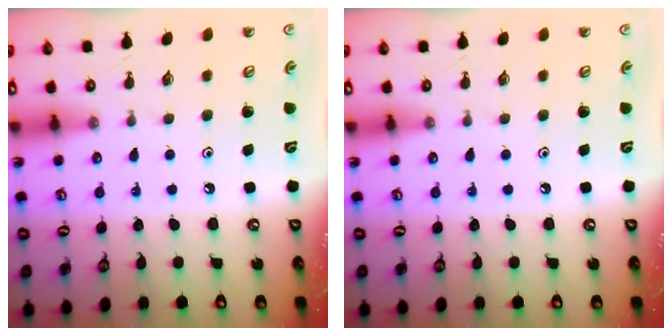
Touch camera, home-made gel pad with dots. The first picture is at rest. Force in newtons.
{"total": 0.0}